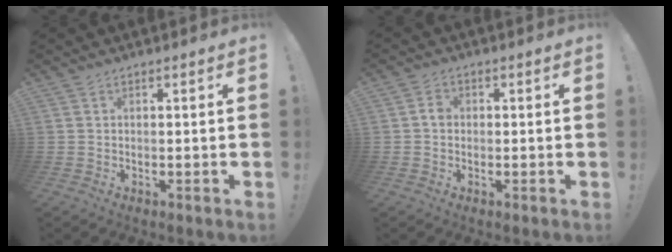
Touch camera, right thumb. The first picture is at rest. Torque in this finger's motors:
{"motor_torque": [0.61, 0.58, 0.19, -0.25, -0.02]}